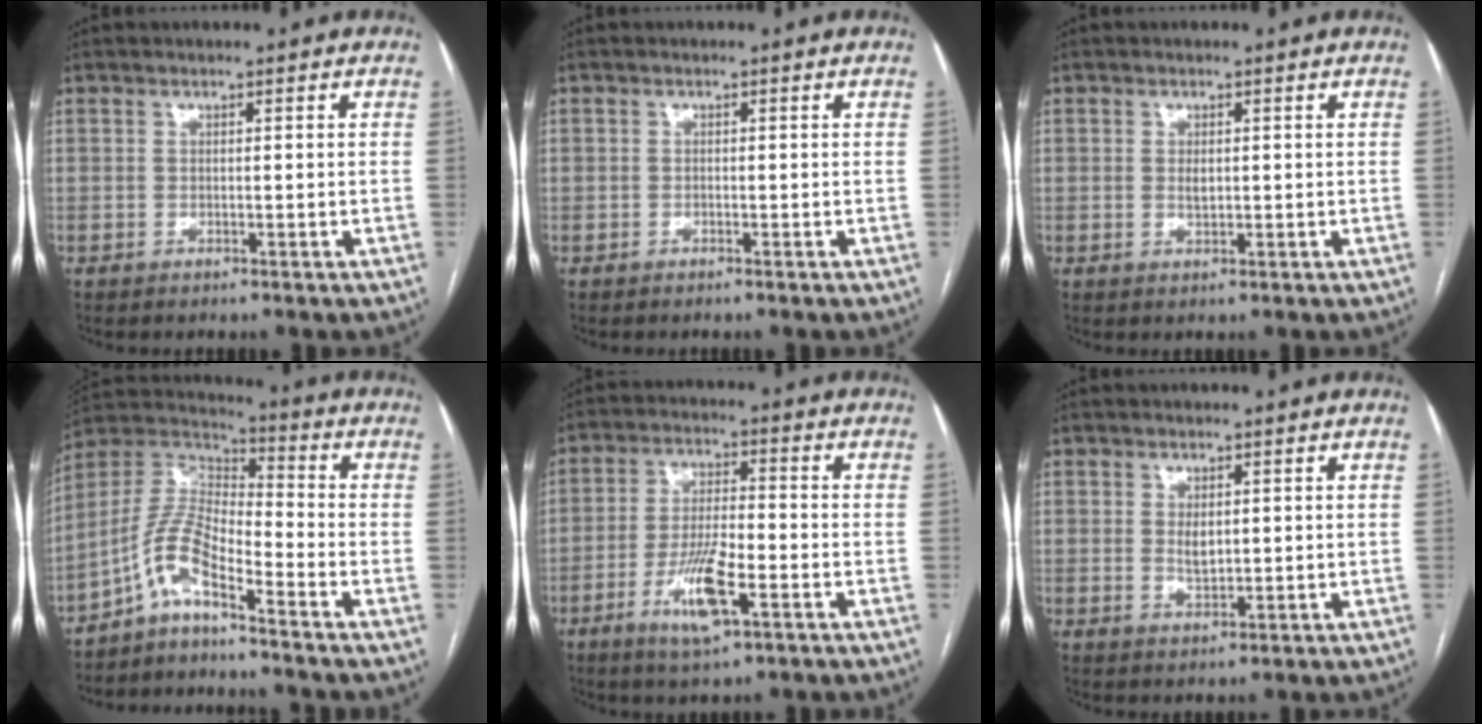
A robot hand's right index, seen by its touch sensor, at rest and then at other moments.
{"total": 0.8, "force": [-0.4, 0.7, 0.0], "torque": [-0.001, 0.005, -0.009]}
{"total": 1.4, "force": [0.1, 1.0, 1.0], "torque": [-0.014, 0.002, 0.004]}
{"total": 8.3, "force": [-5.3, 2.0, 6.1], "torque": [-0.137, 0.025, -0.110]}
{"total": 9.3, "force": [-4.0, 1.8, 8.2], "torque": [-0.163, -0.009, -0.068]}
{"total": 2.5, "force": [0.5, 1.6, 1.8], "torque": [-0.031, -0.002, 0.013]}